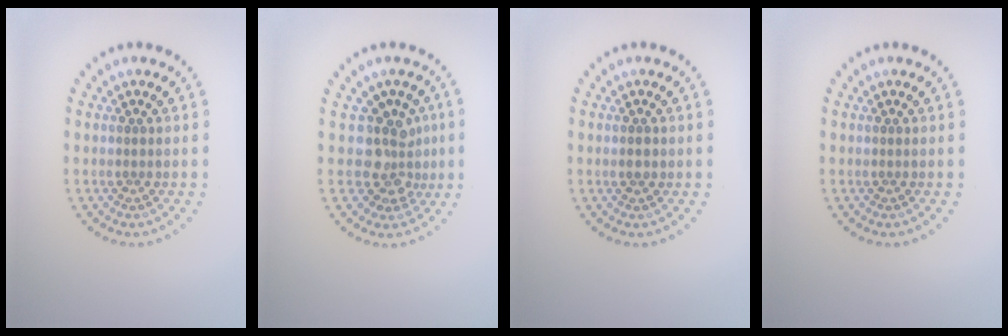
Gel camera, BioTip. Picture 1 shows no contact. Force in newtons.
{"total": 3.5, "press": 2.8, "slide": 2.2}
{"total": 1.3, "press": 1.3, "slide": 0.1}
{"total": 0.0}